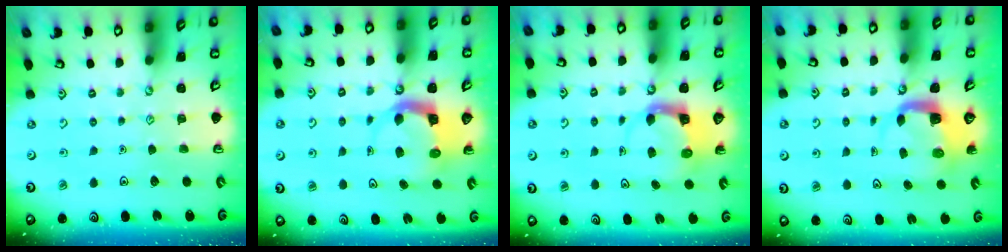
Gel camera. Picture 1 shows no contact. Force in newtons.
{"total": 4.5, "press": 4.5, "slide": 0.3}
{"total": 3.6, "press": 3.6, "slide": 0.4}
{"total": 3.9, "press": 3.8, "slide": 0.5}